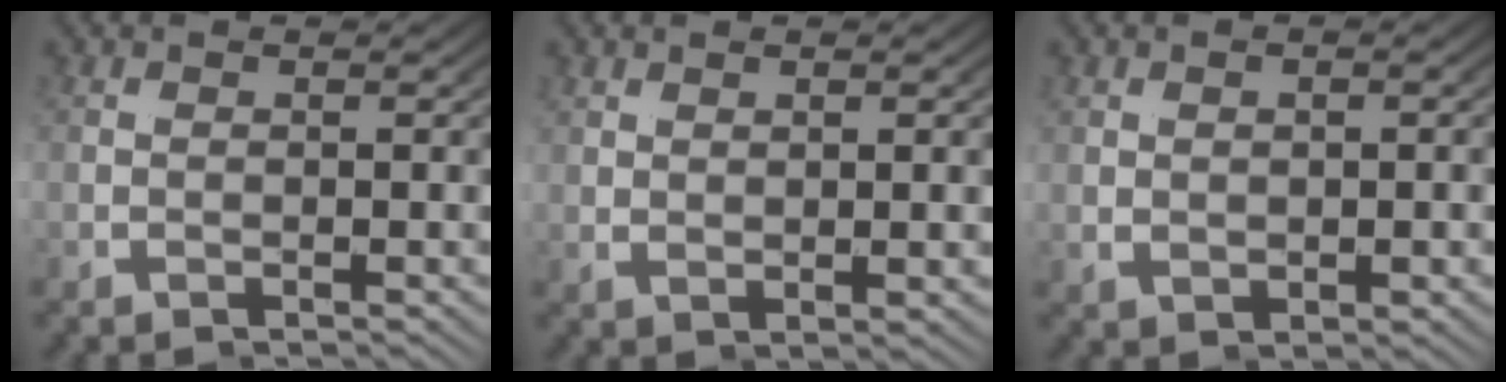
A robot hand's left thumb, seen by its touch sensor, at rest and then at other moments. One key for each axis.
{"total": 1.7, "fx": 1.1, "fy": -1.2, "fz": 0.4, "tx": 0.006, "ty": 0.017, "tz": 0.015}
{"total": 1.3, "fx": 0.4, "fy": 0.5, "fz": 1.1, "tx": -0.014, "ty": 0.002, "tz": 0.011}